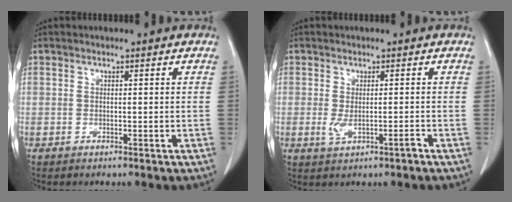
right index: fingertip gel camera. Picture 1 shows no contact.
{"total": 2.9, "force": [-0.9, 0.7, 2.6], "torque": [-0.045, -0.004, -0.008]}